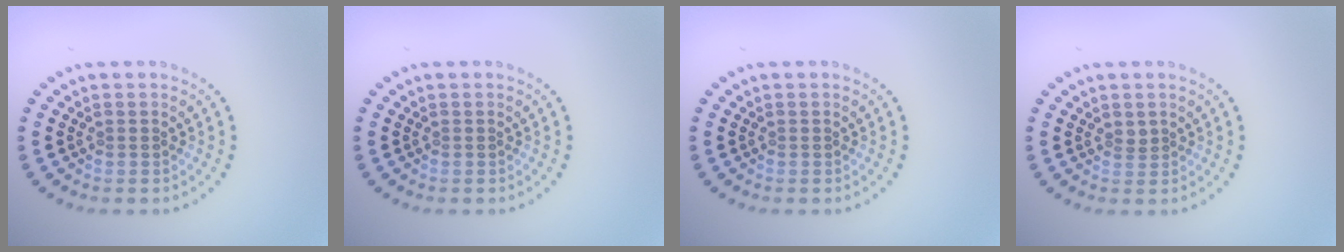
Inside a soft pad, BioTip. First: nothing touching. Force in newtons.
{"total": 0.0}
{"total": 0.0}
{"total": 0.8, "press": 0.5, "slide": 0.7}